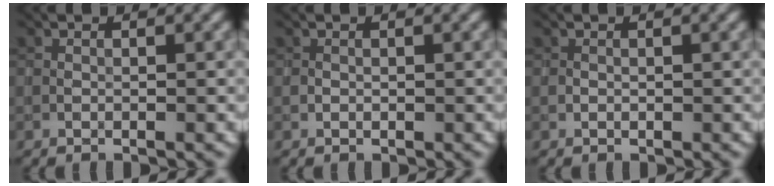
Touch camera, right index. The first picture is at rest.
{"total": 0.0}
{"total": 0.0}